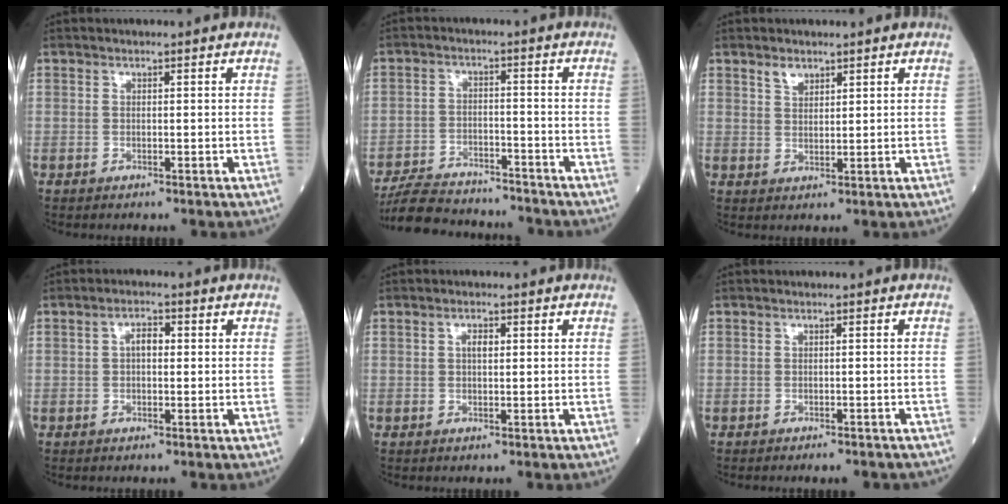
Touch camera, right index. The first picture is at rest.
{"total": 12.0, "force": [-11.3, 2.6, 3.1], "torque": [-0.055, 0.008, -0.179]}
{"total": 2.3, "force": [1.7, 1.1, 0.9], "torque": [-0.017, 0.001, 0.034]}
{"total": 2.5, "force": [0.3, 1.2, 2.2], "torque": [-0.037, 0.011, 0.003]}
{"total": 1.7, "force": [0.4, 0.7, 1.5], "torque": [-0.027, 0.002, 0.007]}
{"total": 3.3, "force": [-2.8, 1.0, 1.3], "torque": [-0.009, -0.003, -0.033]}